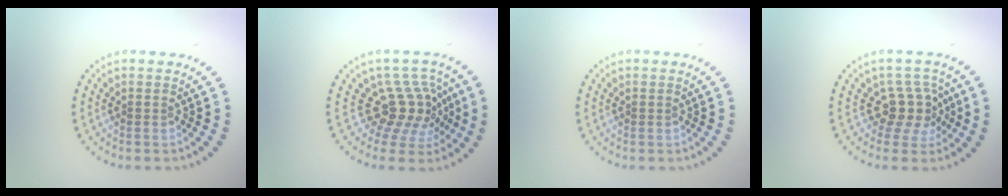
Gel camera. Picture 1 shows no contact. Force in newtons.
{"total": 4.2, "press": 3.1, "slide": 2.9}
{"total": 0.0}
{"total": 3.2, "press": 2.5, "slide": 2.0}